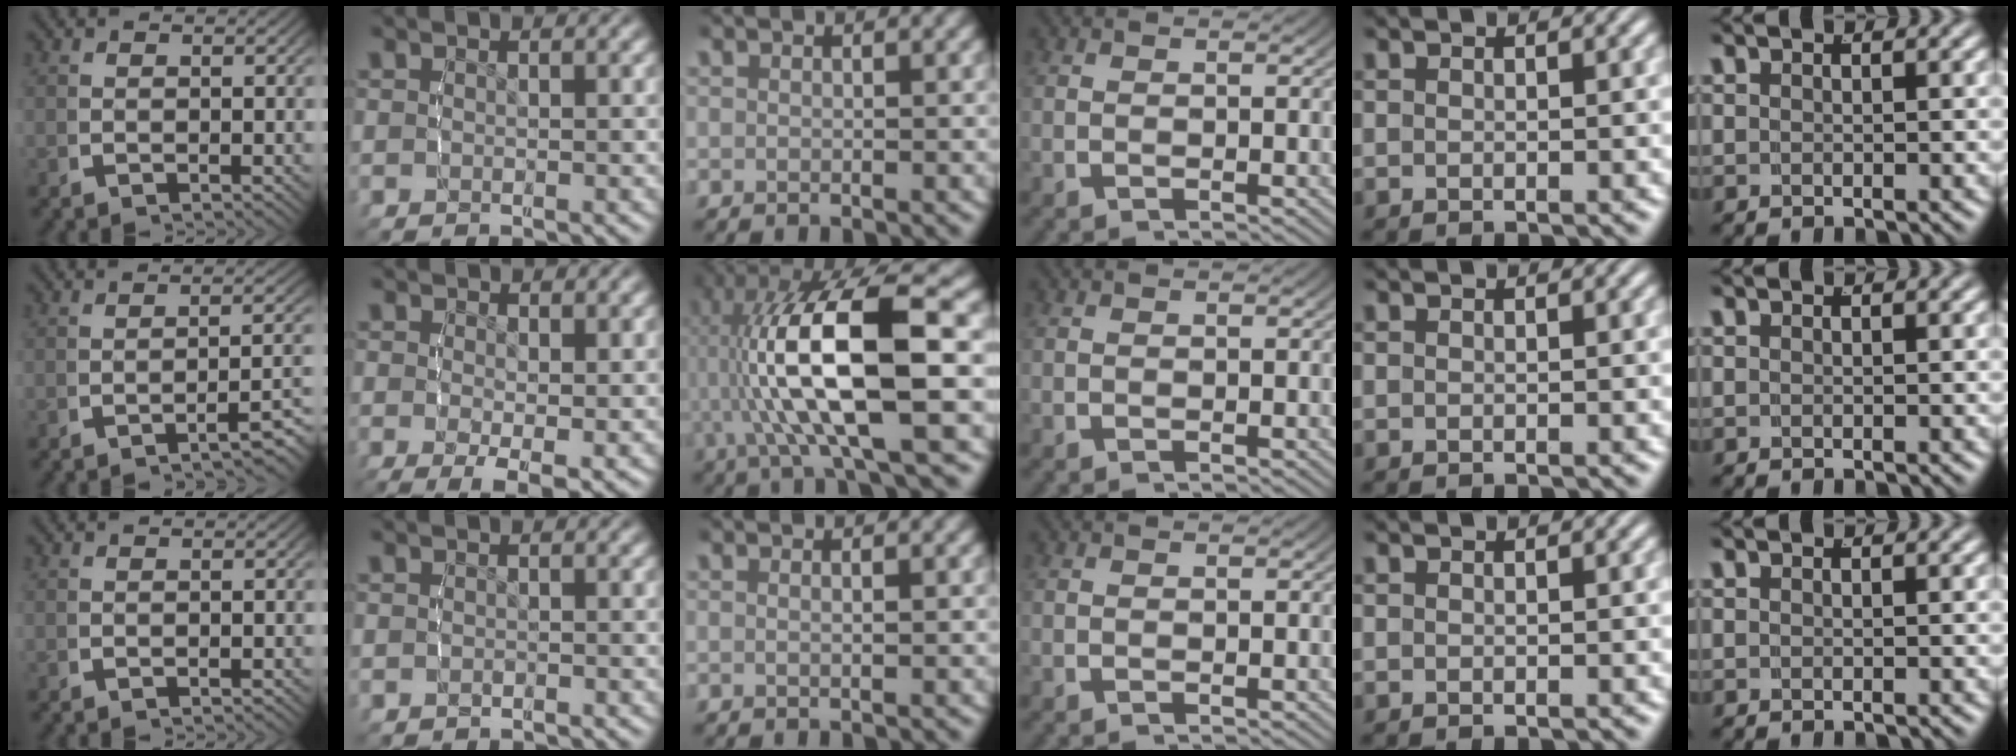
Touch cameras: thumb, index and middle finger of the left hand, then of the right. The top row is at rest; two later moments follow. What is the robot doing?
{"motion": "lift_and_place", "object": "condiment"}